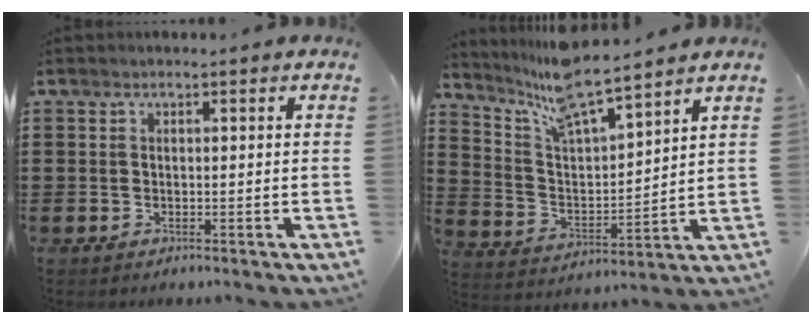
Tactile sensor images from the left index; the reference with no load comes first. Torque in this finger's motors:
{"motor_torque": [1.11, -1.03, 0.67, 0.19]}